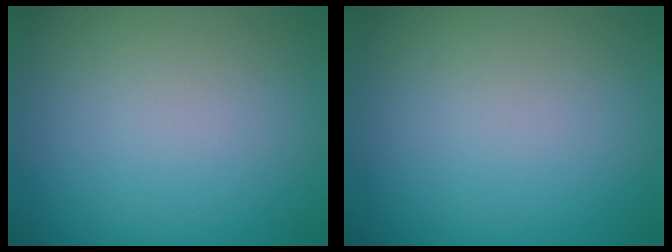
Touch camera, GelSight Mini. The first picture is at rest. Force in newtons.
{"total": 0.0}